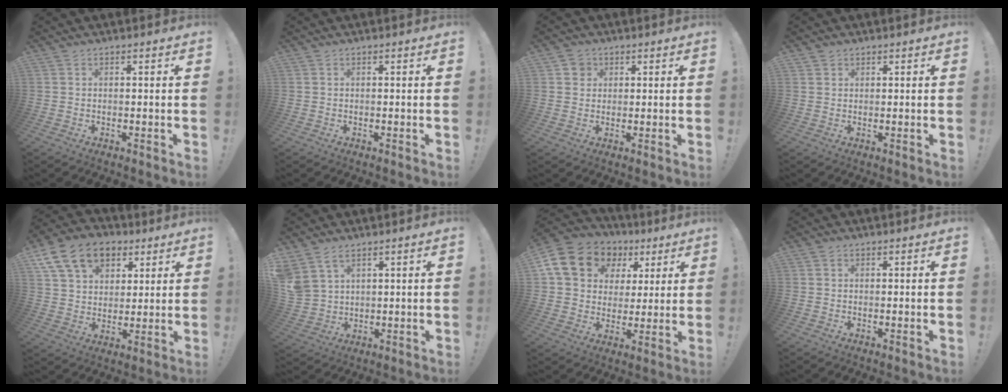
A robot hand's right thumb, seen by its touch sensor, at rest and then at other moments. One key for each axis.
{"total": 0.0}
{"total": 3.5, "fx": 1.4, "fy": 3.1, "fz": 0.7, "tx": -0.002, "ty": -0.003, "tz": 0.024}
{"total": 1.3, "fx": 1.0, "fy": 0.8, "fz": 0.2, "tx": 0.003, "ty": -0.006, "tz": 0.016}
{"total": 16.6, "fx": 8.2, "fy": 11.7, "fz": 8.4, "tx": -0.129, "ty": -0.036, "tz": 0.157}
{"total": 6.2, "fx": 4.2, "fy": 3.6, "fz": 2.8, "tx": -0.056, "ty": -0.016, "tz": 0.088}
{"total": 16.4, "fx": 6.8, "fy": 12.8, "fz": 7.7, "tx": -0.120, "ty": -0.024, "tz": 0.141}
{"total": 0.6, "fx": 0.3, "fy": 0.5, "fz": 0.0, "tx": 0.004, "ty": 0.000, "tz": 0.005}